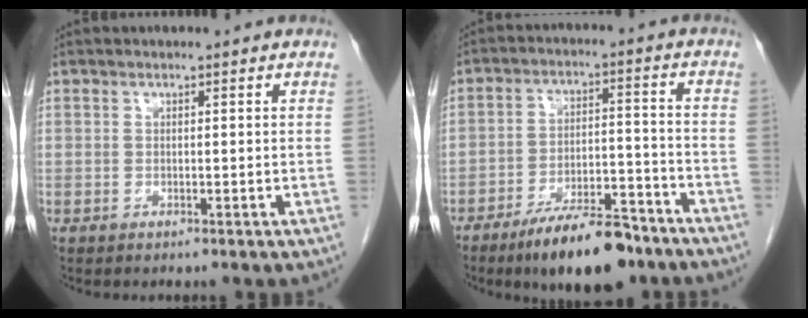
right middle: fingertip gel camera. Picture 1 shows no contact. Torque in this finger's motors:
{"motor_torque": [1.25, -0.89, 0.12, 0.04]}